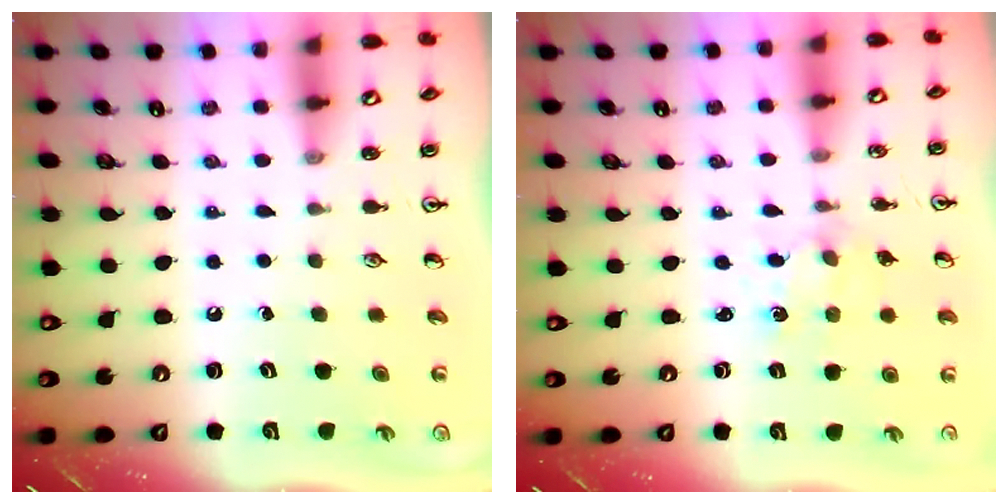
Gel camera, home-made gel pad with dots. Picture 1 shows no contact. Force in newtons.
{"total": 3.0, "press": 3.0, "slide": 0.3}